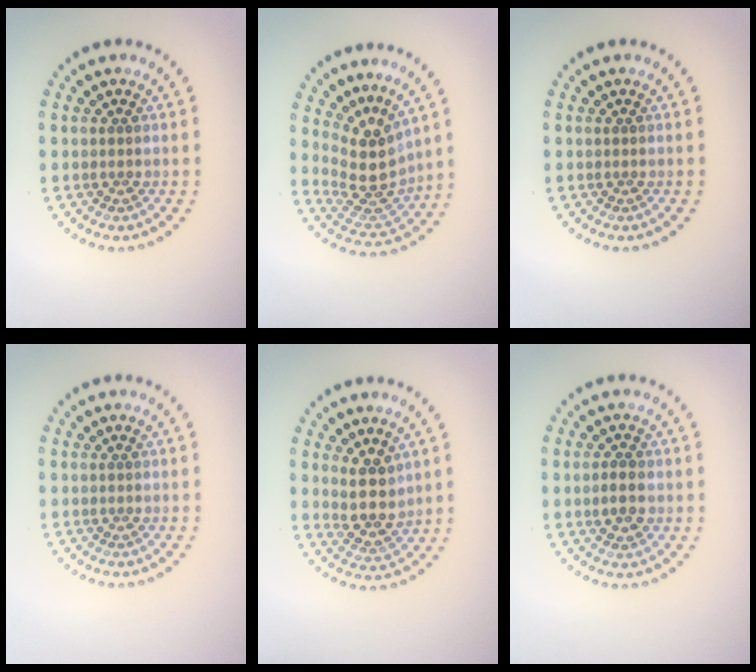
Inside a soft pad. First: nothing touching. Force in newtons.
{"total": 4.2, "press": 3.4, "slide": 2.4}
{"total": 0.0}
{"total": 0.0}
{"total": 3.4, "press": 3.0, "slide": 1.6}
{"total": 2.2, "press": 2.2, "slide": 0.1}